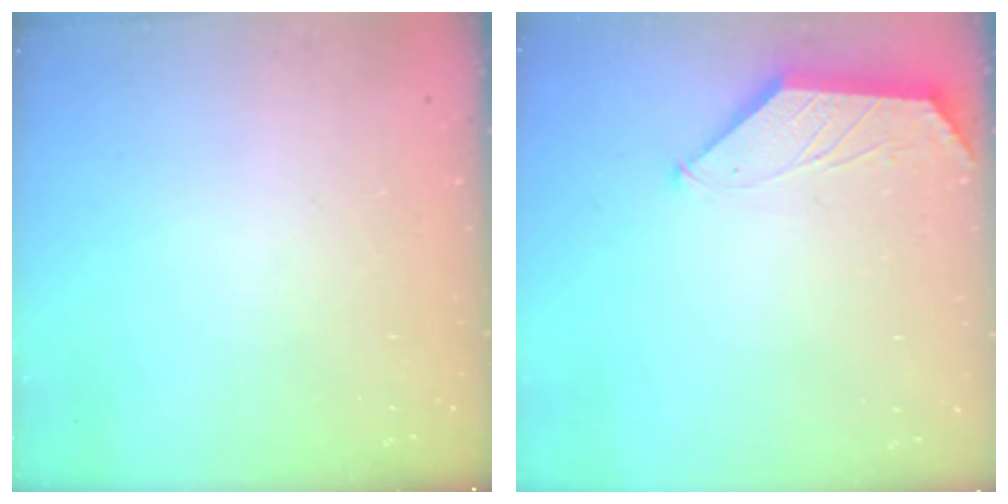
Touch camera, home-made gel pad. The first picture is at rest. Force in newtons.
{"total": 1.3, "press": 1.2, "slide": 0.3}